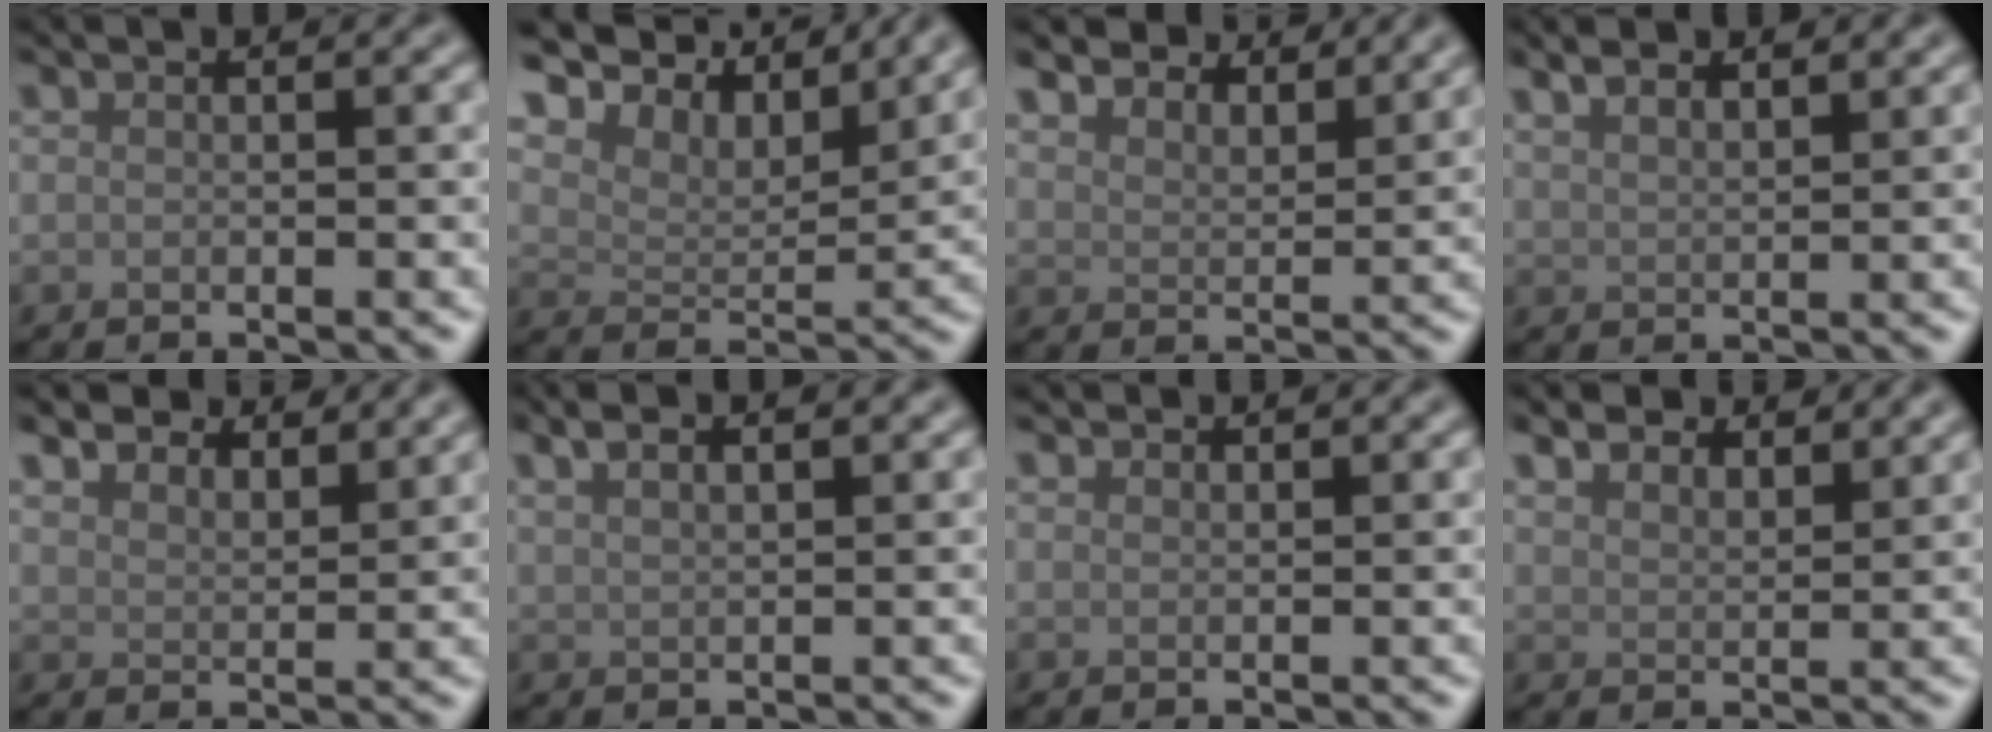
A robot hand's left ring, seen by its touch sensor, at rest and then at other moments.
{"total": 8.8, "force": [7.0, 3.3, 4.1], "torque": [-0.081, 0.006, 0.099]}
{"total": 6.3, "force": [5.8, 1.7, 1.8], "torque": [-0.040, -0.001, 0.090]}
{"total": 3.4, "force": [2.7, 1.1, 1.8], "torque": [-0.021, 0.012, 0.034]}
{"total": 5.6, "force": [5.1, 1.6, 1.6], "torque": [-0.035, 0.002, 0.077]}
{"total": 3.0, "force": [2.1, 0.9, 2.0], "torque": [-0.025, 0.006, 0.030]}
{"total": 1.5, "force": [1.5, 0.3, 0.1], "torque": [-0.003, 0.002, 0.026]}
{"total": 5.2, "force": [4.6, 1.8, 1.7], "torque": [-0.034, -0.002, 0.075]}